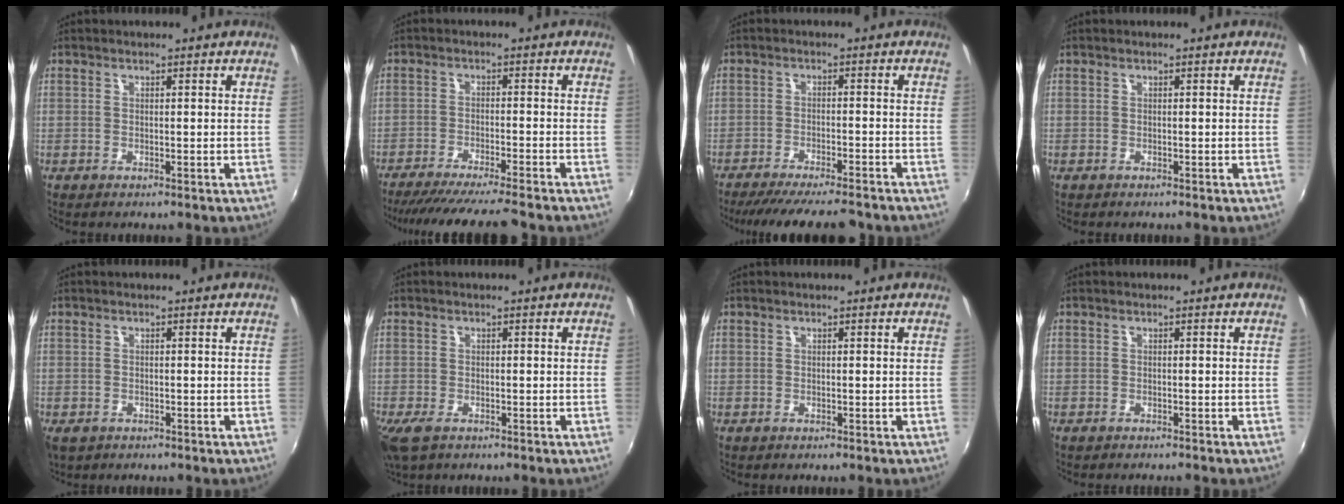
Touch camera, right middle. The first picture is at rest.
{"total": 13.5, "force": [-12.1, -0.4, 5.9], "torque": [-0.120, -0.017, -0.188]}
{"total": 14.8, "force": [-12.9, 2.3, 6.9], "torque": [-0.136, -0.025, -0.188]}
{"total": 0.0}
{"total": 3.7, "force": [-1.8, 2.6, 1.9], "torque": [-0.038, -0.014, -0.026]}
{"total": 4.2, "force": [-2.6, 2.0, 2.7], "torque": [-0.063, -0.017, -0.047]}
{"total": 0.0}
{"total": 0.7, "force": [-0.7, 0.1, 0.1], "torque": [-0.003, -0.005, -0.013]}